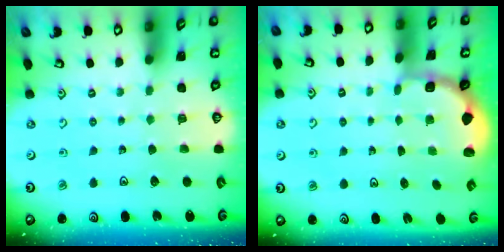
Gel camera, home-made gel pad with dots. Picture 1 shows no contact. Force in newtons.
{"total": 1.7, "press": 1.5, "slide": 0.6}